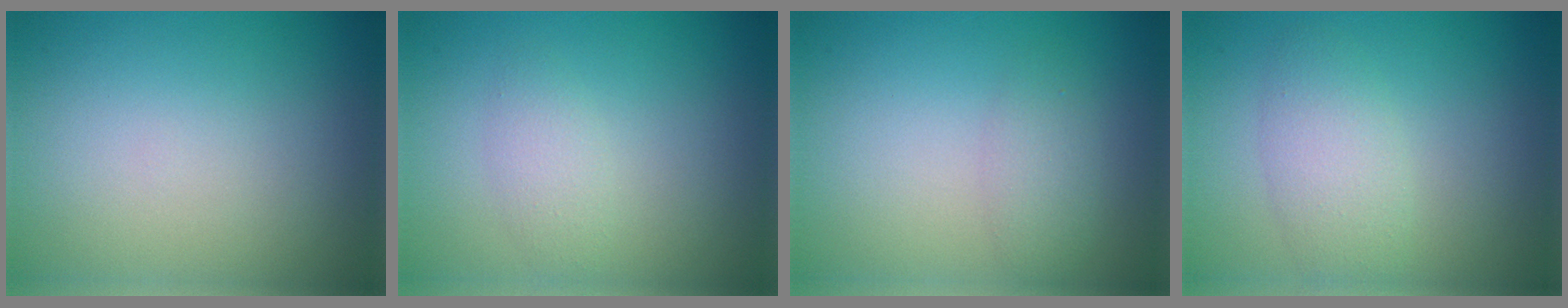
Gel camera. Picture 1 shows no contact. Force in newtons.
{"total": 1.7, "press": 1.7, "slide": 0.0}
{"total": 1.7, "press": 1.7, "slide": 0.1}
{"total": 3.2, "press": 3.2, "slide": 0.1}